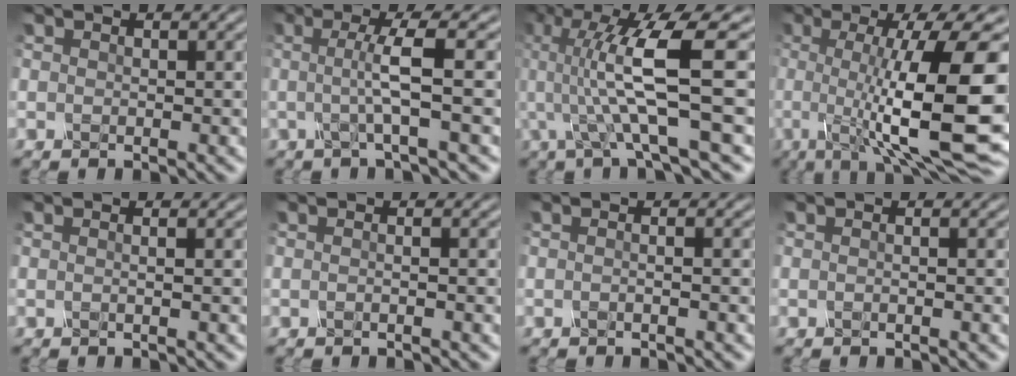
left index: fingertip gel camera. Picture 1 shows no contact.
{"total": 4.2, "force": [-0.1, 0.4, 4.1], "torque": [-0.073, 0.002, -0.006]}
{"total": 9.3, "force": [0.0, 1.4, 9.1], "torque": [-0.162, 0.008, 0.002]}
{"total": 14.8, "force": [-0.9, 3.6, 14.3], "torque": [-0.187, 0.002, -0.012]}
{"total": 1.5, "force": [0.1, 0.8, 1.3], "torque": [-0.008, -0.001, -0.022]}
{"total": 1.3, "force": [-0.1, 0.7, 1.1], "torque": [-0.002, -0.007, -0.021]}
{"total": 1.6, "force": [0.0, 0.9, 1.4], "torque": [-0.001, -0.004, -0.024]}
{"total": 0.9, "force": [-0.2, 0.4, 0.8], "torque": [-0.003, -0.011, -0.015]}